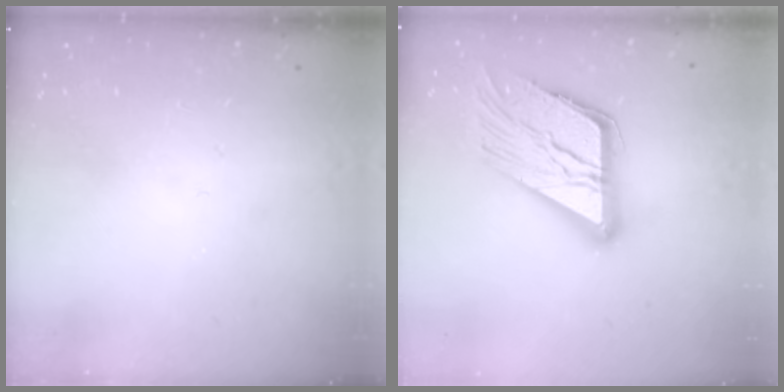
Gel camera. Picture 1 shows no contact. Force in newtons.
{"total": 18.9, "press": 18.8, "slide": 1.9}